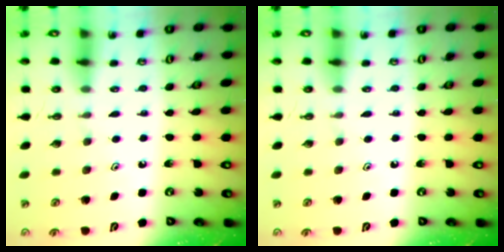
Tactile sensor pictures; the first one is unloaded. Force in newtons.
{"total": 0.0}